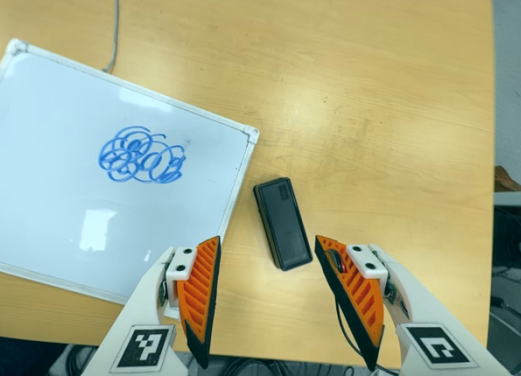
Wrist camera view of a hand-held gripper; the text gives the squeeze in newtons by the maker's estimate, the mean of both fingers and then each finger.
{"total": 0.0}